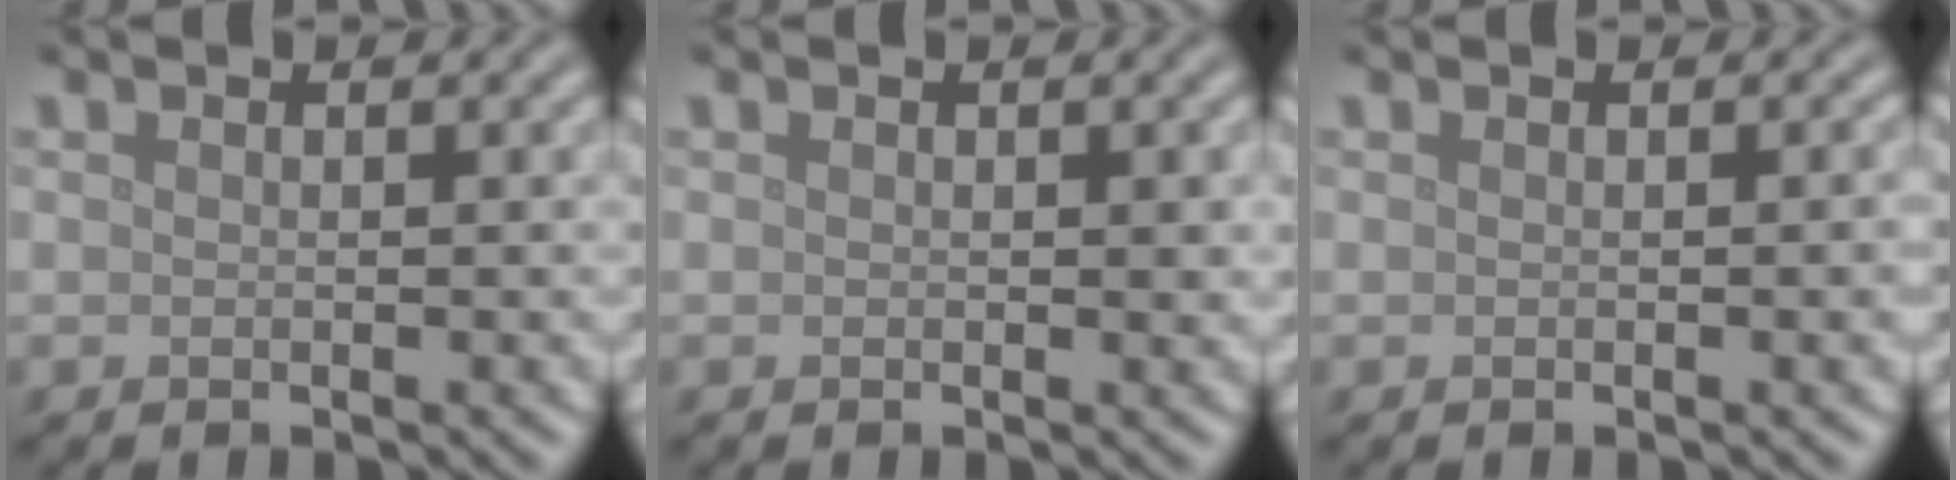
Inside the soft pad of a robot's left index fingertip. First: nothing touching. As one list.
[{"total": 0.5, "force": [0.0, 0.3, 0.4], "torque": [-0.003, -0.003, 0.000]}, {"total": 1.7, "force": [0.0, 0.5, 1.7], "torque": [-0.016, 0.003, -0.003]}]